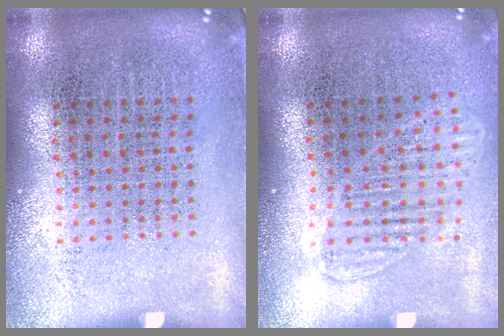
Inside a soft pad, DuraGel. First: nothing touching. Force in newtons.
{"total": 1.4, "press": 1.3, "slide": 0.6}